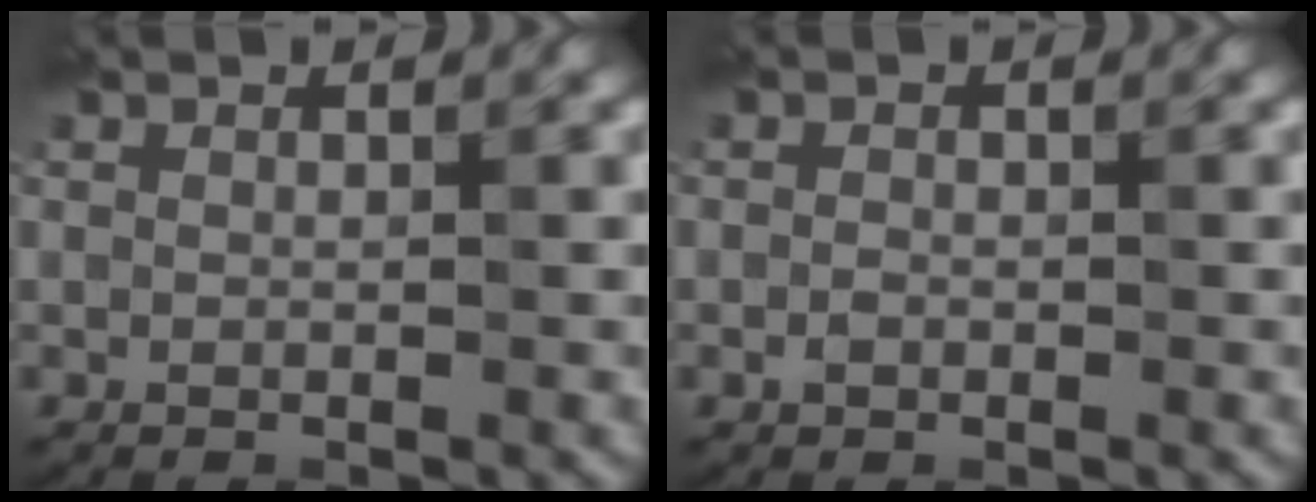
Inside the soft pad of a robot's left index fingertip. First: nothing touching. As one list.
[{"total": 0.6, "force": [-0.4, 0.5, 0.2], "torque": [-0.007, 0.003, -0.007]}]